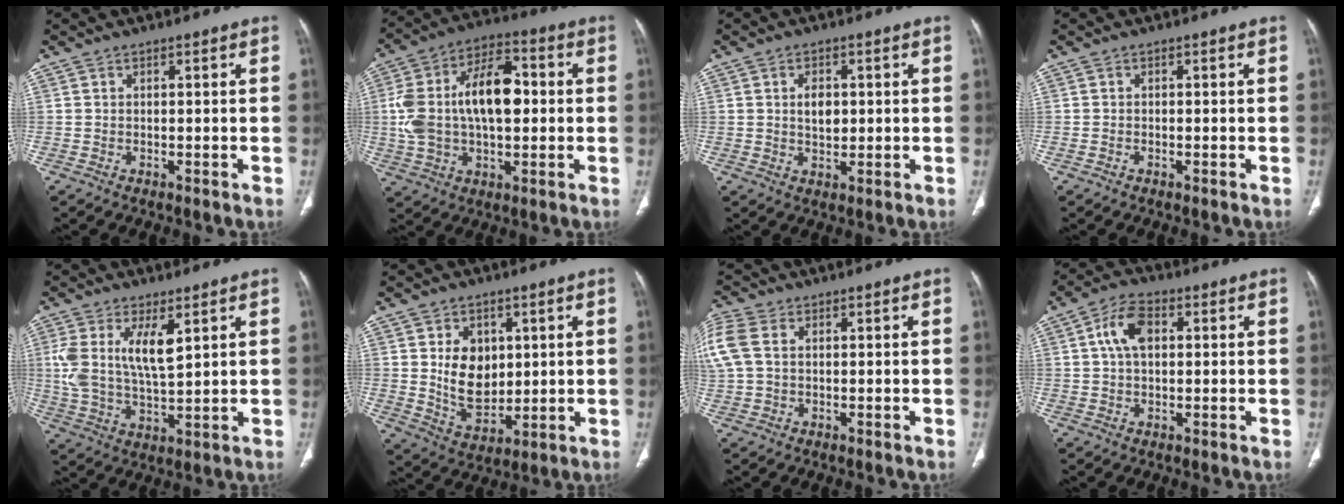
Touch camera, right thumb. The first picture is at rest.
{"total": 18.6, "force": [1.1, 10.6, 15.3], "torque": [-0.272, 0.033, 0.019]}
{"total": 4.0, "force": [0.6, 2.6, 3.0], "torque": [-0.037, -0.003, 0.011]}
{"total": 0.0}
{"total": 10.6, "force": [3.7, 4.3, 8.9], "torque": [-0.177, -0.015, 0.077]}
{"total": 10.4, "force": [1.9, 7.6, 6.9], "torque": [-0.074, -0.019, 0.049]}
{"total": 10.5, "force": [2.0, 7.4, 7.2], "torque": [-0.214, 0.022, 0.042]}
{"total": 7.0, "force": [1.5, 4.2, 5.4], "torque": [-0.100, 0.013, 0.024]}